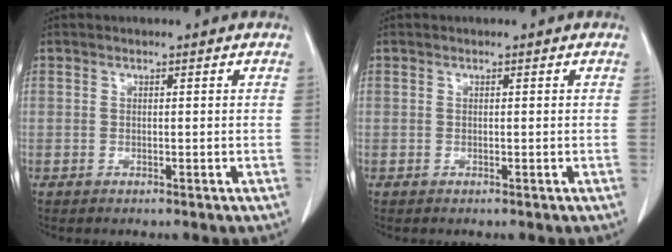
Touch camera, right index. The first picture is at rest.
{"total": 0.0}